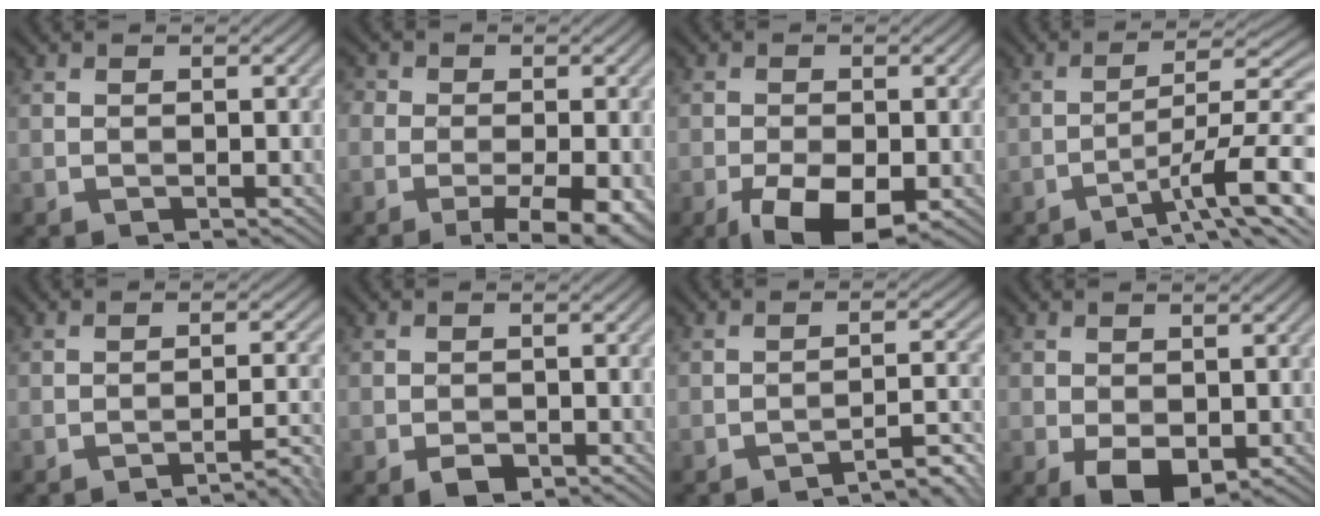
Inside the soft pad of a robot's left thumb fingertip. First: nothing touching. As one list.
[{"total": 7.8, "force": [-3.2, 4.0, 6.0], "torque": [-0.088, 0.001, -0.050]}, {"total": 7.4, "force": [-3.5, 3.5, 5.5], "torque": [-0.100, -0.010, -0.058]}, {"total": 11.1, "force": [-5.6, 2.0, 9.3], "torque": [-0.140, 0.019, -0.090]}, {"total": 3.7, "force": [-2.7, 0.4, 2.5], "torque": [-0.036, 0.015, -0.048]}, {"total": 2.1, "force": [-1.0, 1.4, 1.2], "torque": [-0.022, -0.007, -0.017]}, {"total": 4.6, "force": [-3.8, 0.5, 2.6], "torque": [-0.033, 0.020, -0.057]}, {"total": 4.4, "force": [-1.3, 2.8, 3.2], "torque": [-0.063, -0.007, -0.024]}]